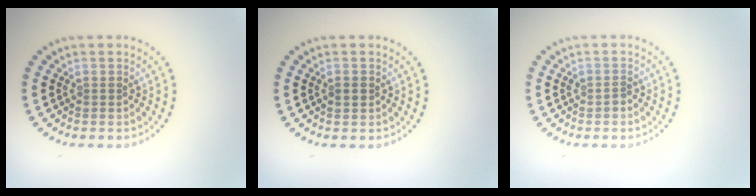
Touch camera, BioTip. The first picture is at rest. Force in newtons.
{"total": 0.7, "press": 0.7, "slide": 0.1}
{"total": 0.7, "press": 0.6, "slide": 0.3}